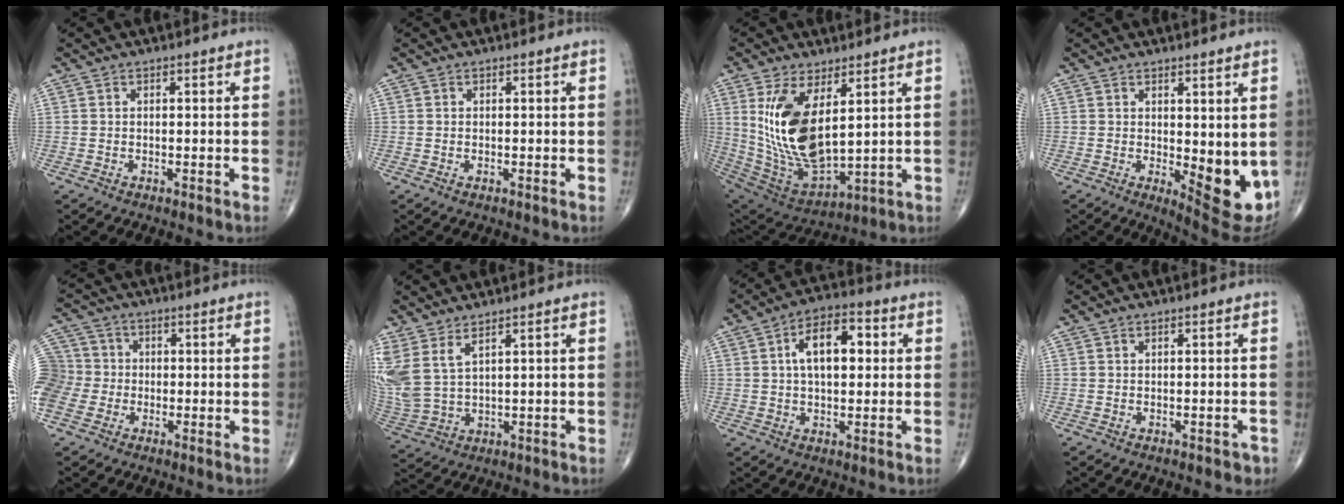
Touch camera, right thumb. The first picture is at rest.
{"total": 0.0}
{"total": 17.5, "force": [4.6, 8.2, 14.8], "torque": [-0.282, -0.028, 0.113]}
{"total": 10.0, "force": [-0.1, 4.1, 9.1], "torque": [-0.097, -0.026, 0.010]}
{"total": 13.5, "force": [-2.5, 12.1, 5.5], "torque": [-0.149, 0.035, -0.048]}
{"total": 10.0, "force": [4.9, 4.3, 7.6], "torque": [-0.197, -0.021, 0.116]}
{"total": 10.6, "force": [2.1, 5.6, 8.8], "torque": [-0.128, 0.018, 0.028]}
{"total": 1.2, "force": [-0.7, 0.8, 0.6], "torque": [0.002, 0.004, -0.008]}